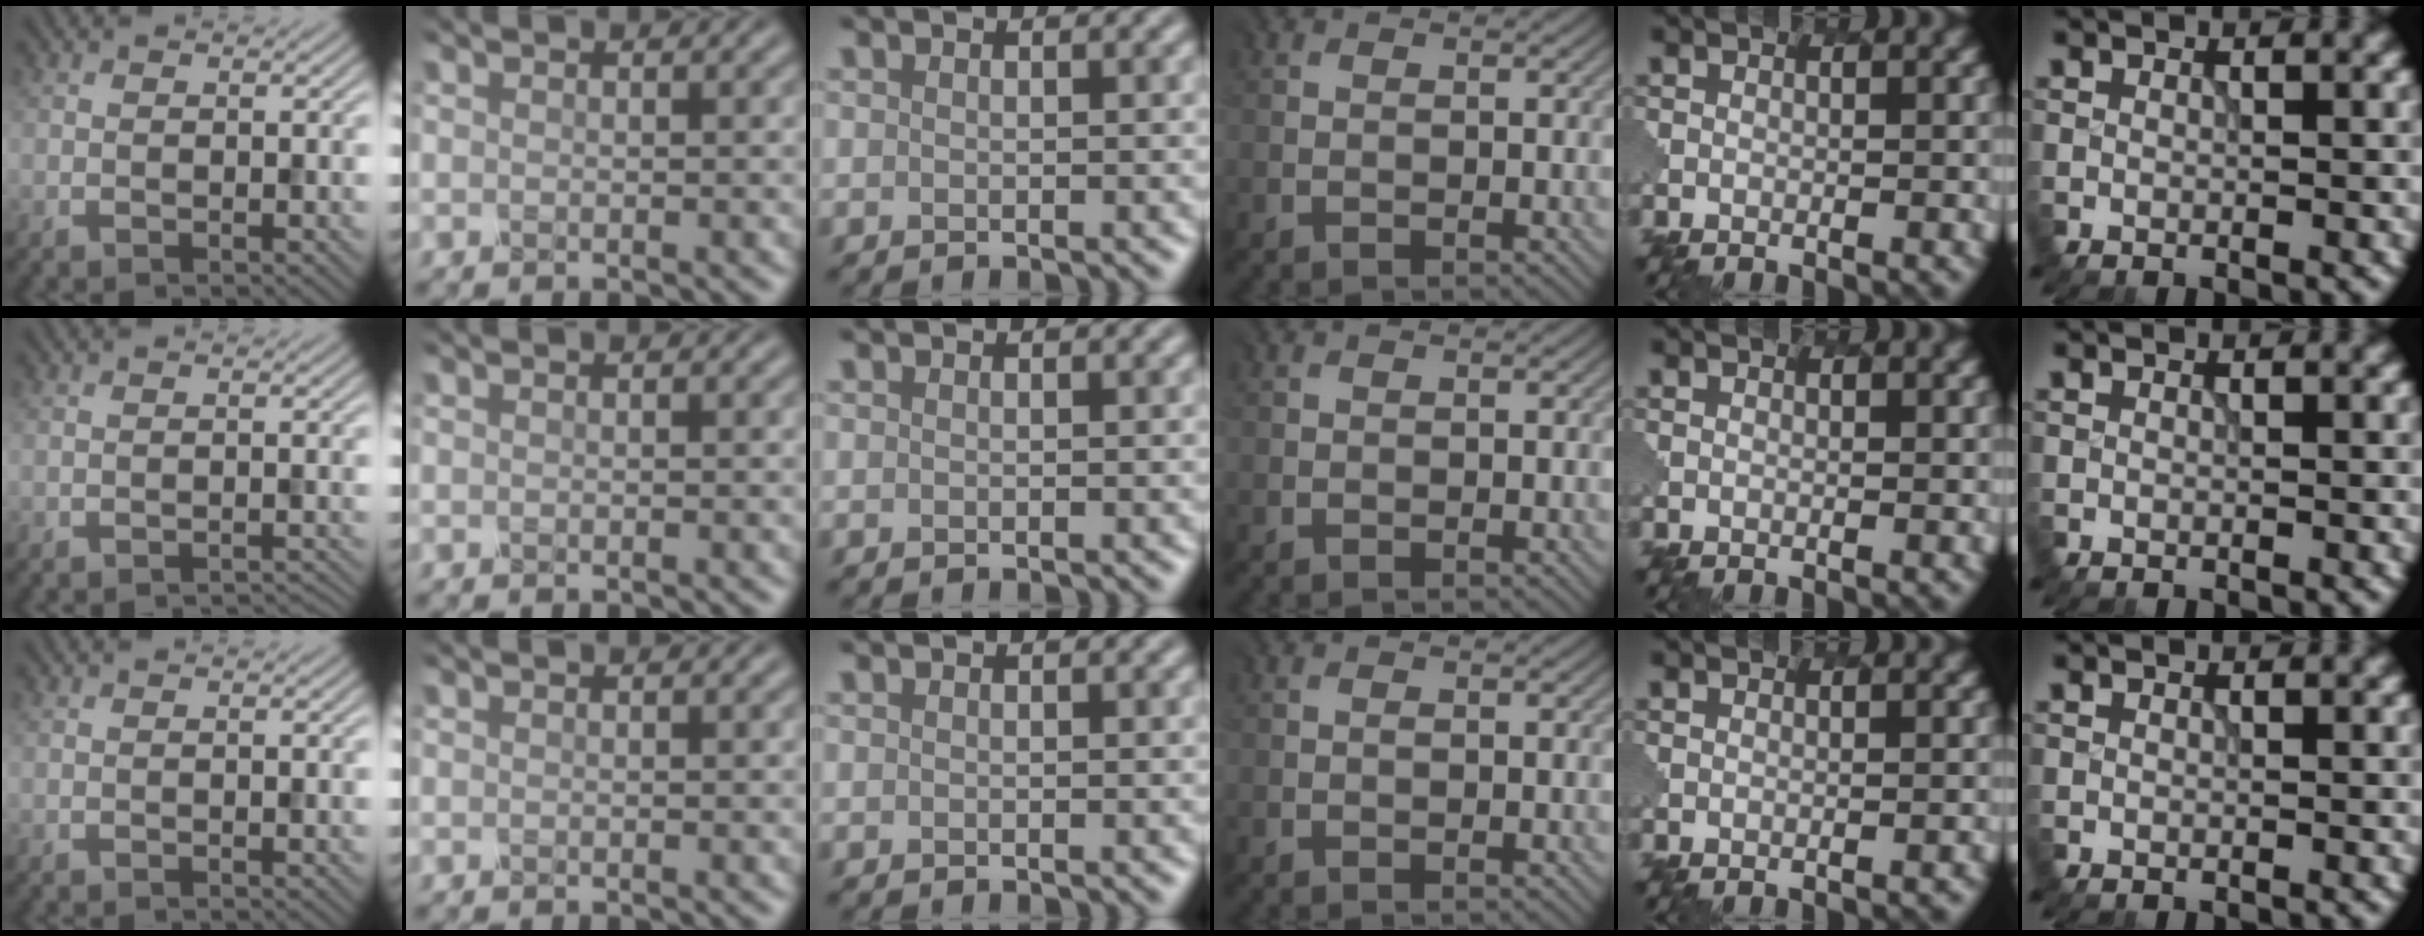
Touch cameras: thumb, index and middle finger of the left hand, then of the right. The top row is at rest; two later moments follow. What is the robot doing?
{"motion": "dispense", "object": "pipette"}